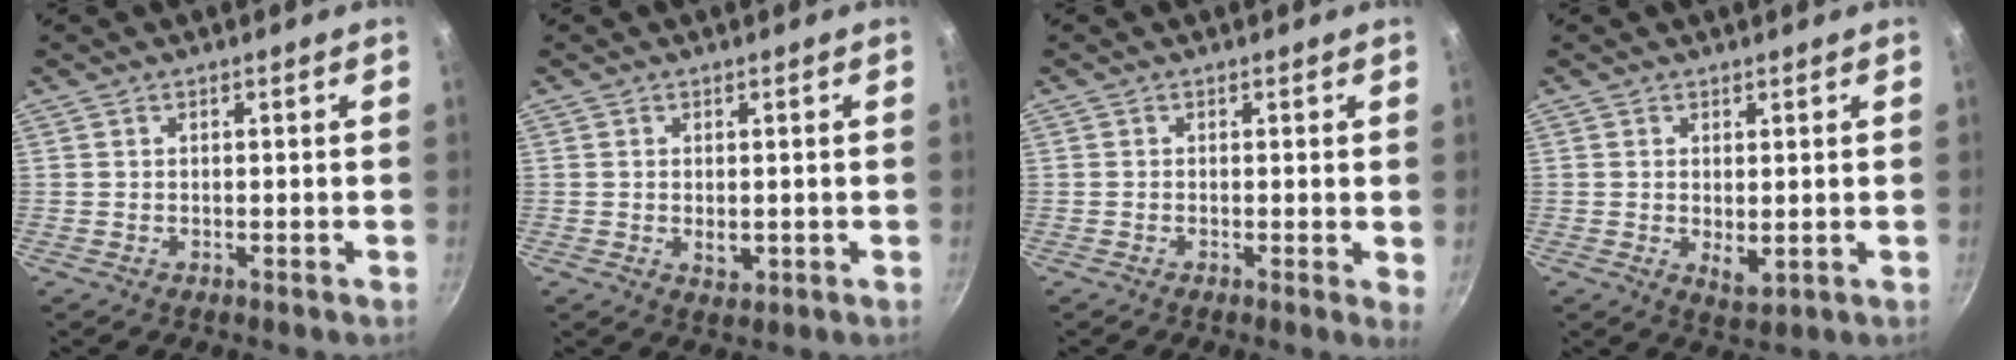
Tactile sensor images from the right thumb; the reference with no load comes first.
{"total": 2.5, "force": [-0.2, 1.5, 2.0], "torque": [-0.031, -0.005, 0.000]}
{"total": 1.9, "force": [0.1, 0.4, 1.9], "torque": [-0.025, -0.006, -0.004]}
{"total": 3.4, "force": [0.2, 1.6, 3.0], "torque": [-0.048, -0.012, 0.006]}